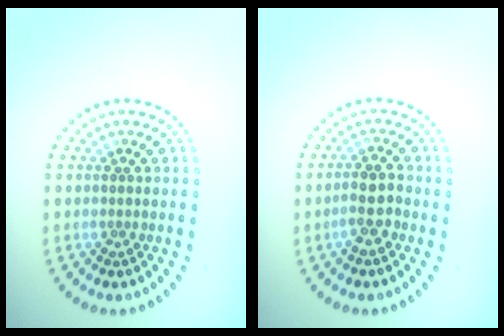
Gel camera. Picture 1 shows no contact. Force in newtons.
{"total": 2.6, "press": 2.4, "slide": 1.0}